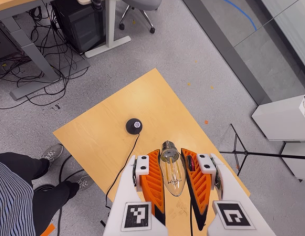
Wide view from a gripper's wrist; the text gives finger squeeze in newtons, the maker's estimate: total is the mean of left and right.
{"total": 24.0, "left": 25.8, "right": 22.2}